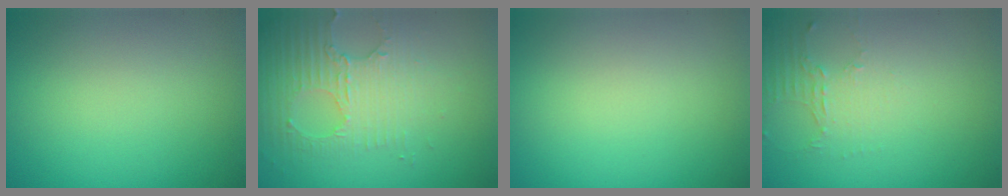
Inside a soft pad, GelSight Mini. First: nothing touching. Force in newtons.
{"total": 3.5, "press": 3.4, "slide": 1.1}
{"total": 0.0}
{"total": 2.0, "press": 1.5, "slide": 1.4}